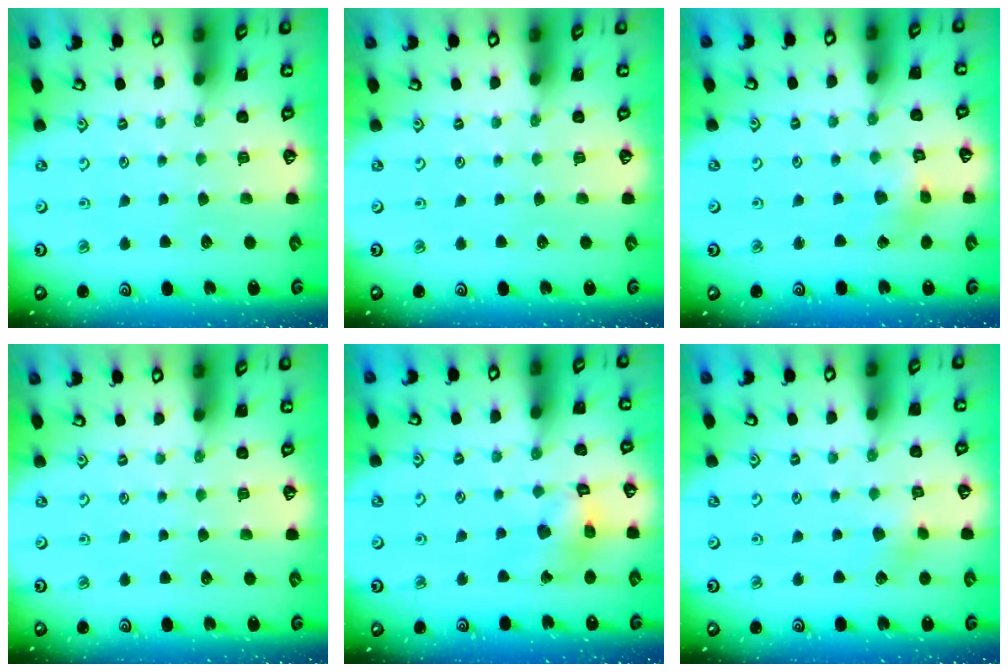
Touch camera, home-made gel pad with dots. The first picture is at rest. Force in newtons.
{"total": 0.0}
{"total": 2.7, "press": 2.6, "slide": 0.3}
{"total": 0.0}
{"total": 10.1, "press": 10.0, "slide": 1.2}
{"total": 3.4, "press": 3.4, "slide": 0.3}